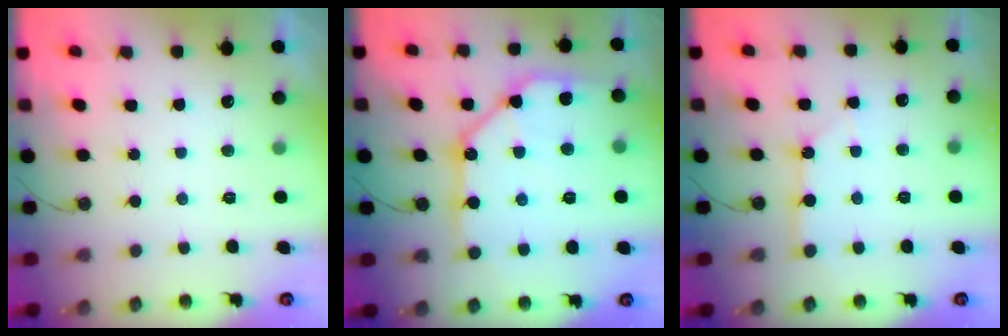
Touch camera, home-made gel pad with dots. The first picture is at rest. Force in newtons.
{"total": 14.9, "press": 14.8, "slide": 1.1}
{"total": 2.7, "press": 2.7, "slide": 0.4}